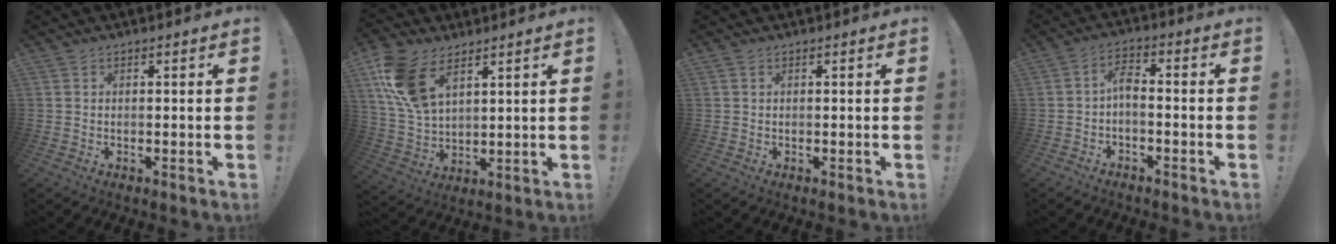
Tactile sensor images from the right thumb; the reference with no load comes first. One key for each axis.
{"total": 14.8, "fx": 7.7, "fy": 8.4, "fz": 9.5, "tx": -0.192, "ty": -0.033, "tz": 0.146}
{"total": 0.0}
{"total": 4.5, "fx": -1.4, "fy": 1.9, "fz": 3.8, "tx": -0.079, "ty": 0.006, "tz": -0.026}